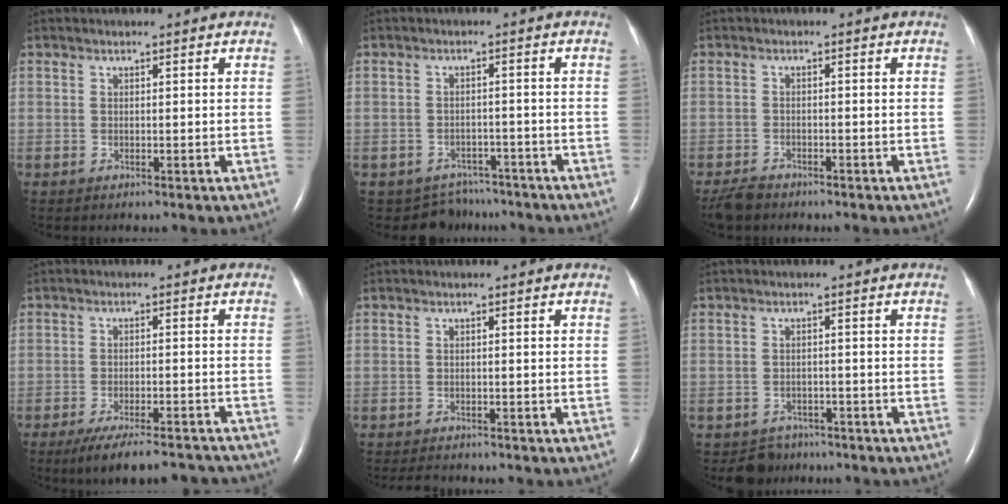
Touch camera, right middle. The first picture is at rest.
{"total": 5.9, "force": [-5.1, 2.7, -1.1], "torque": [0.018, 0.020, -0.067]}
{"total": 3.3, "force": [-2.9, 1.2, 1.0], "torque": [-0.026, -0.007, -0.051]}
{"total": 13.7, "force": [-12.2, 2.4, 5.7], "torque": [-0.085, -0.003, -0.167]}
{"total": 3.0, "force": [-2.7, 0.8, 0.8], "torque": [-0.015, -0.009, -0.040]}
{"total": 3.5, "force": [-2.8, 2.0, -0.5], "torque": [0.002, 0.007, -0.042]}